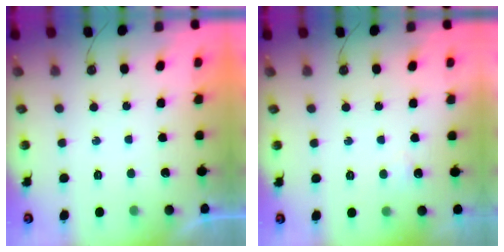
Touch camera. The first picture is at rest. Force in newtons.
{"total": 2.8, "press": 2.7, "slide": 0.5}